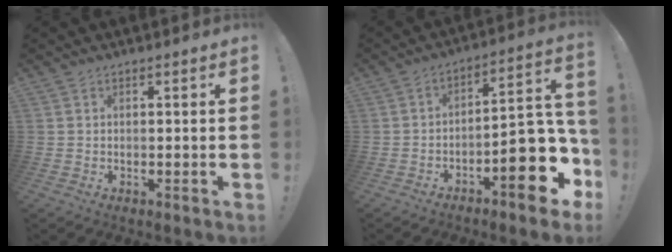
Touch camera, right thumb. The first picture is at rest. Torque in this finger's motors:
{"motor_torque": [2.24, 2.10, 1.26, -1.19, 0.40]}